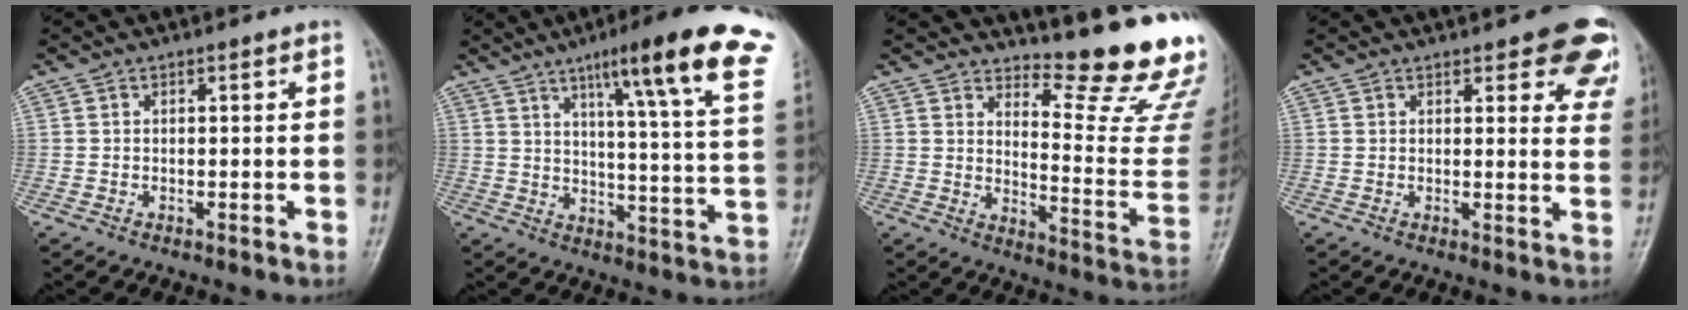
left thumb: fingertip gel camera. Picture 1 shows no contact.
{"total": 22.6, "force": [13.1, 2.7, 18.2], "torque": [-0.232, -0.039, 0.167]}
{"total": 17.5, "force": [15.5, 2.6, 7.6], "torque": [-0.070, -0.186, 0.195]}
{"total": 10.5, "force": [7.5, 3.9, 6.3], "torque": [-0.026, -0.032, 0.069]}